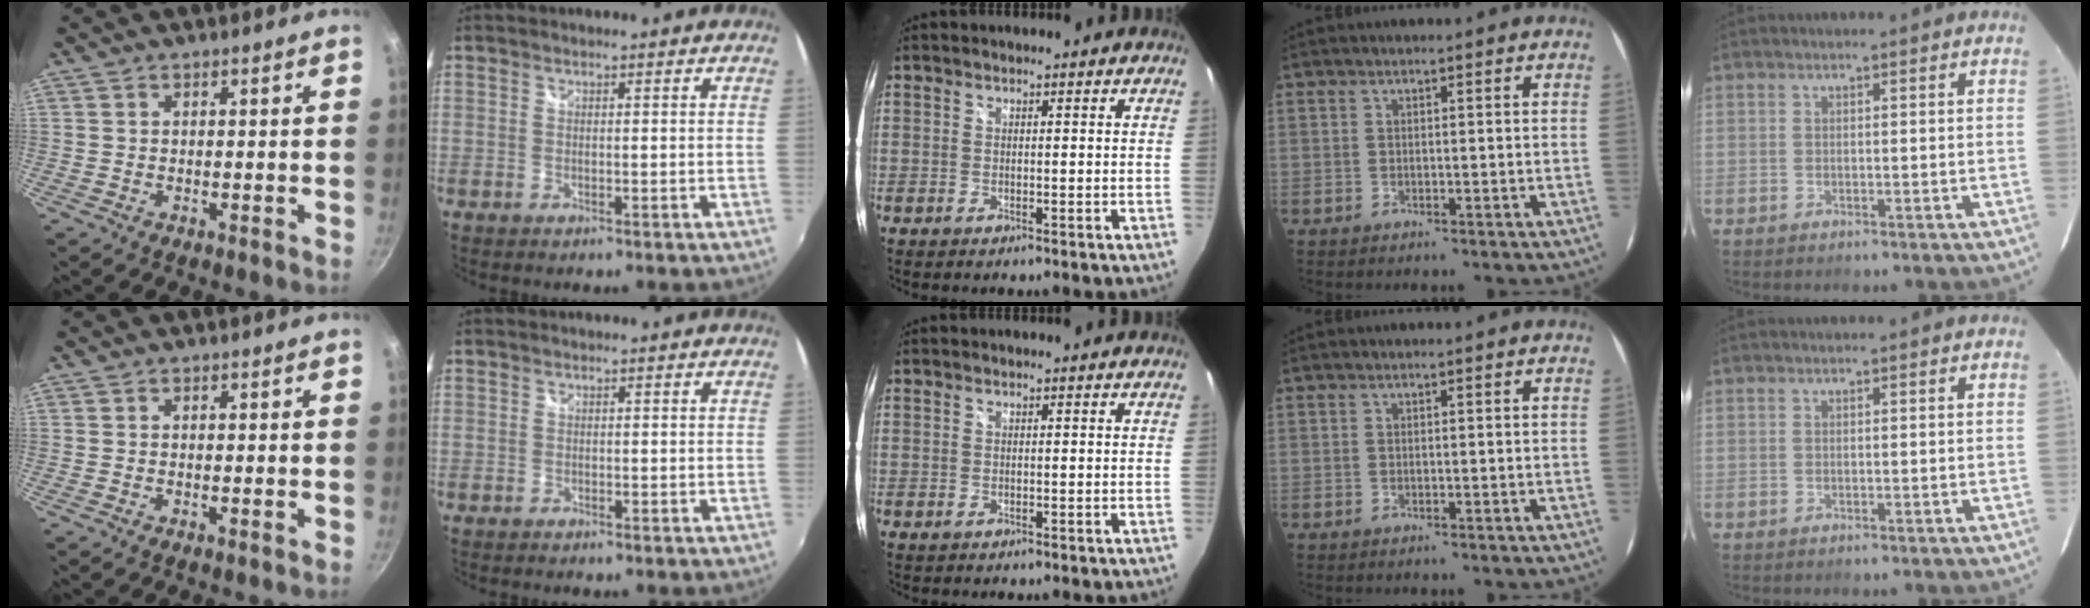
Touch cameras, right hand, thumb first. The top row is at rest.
{"index": {"total": 0.7, "force": [-0.2, 0.6, -0.1], "torque": [-0.002, 0.000, -0.004]}}